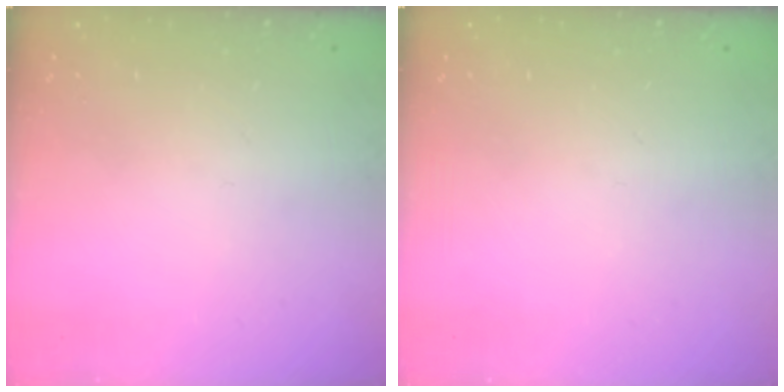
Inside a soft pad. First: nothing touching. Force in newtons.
{"total": 0.0}